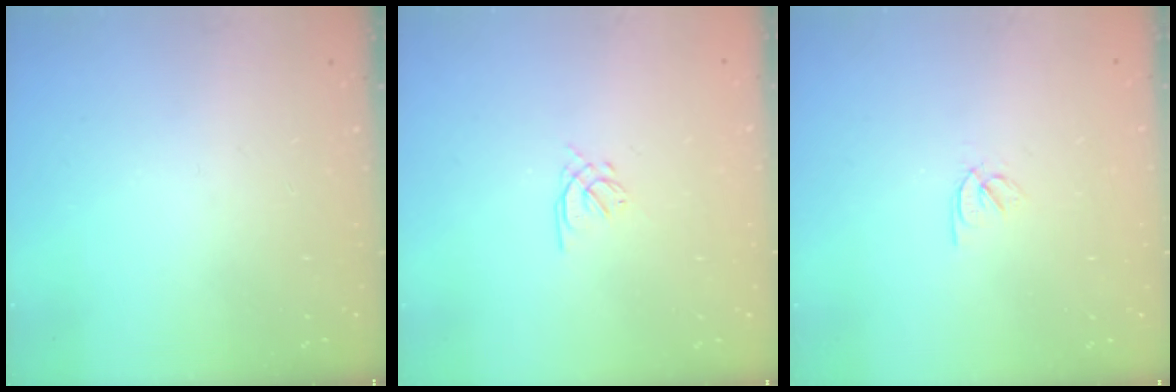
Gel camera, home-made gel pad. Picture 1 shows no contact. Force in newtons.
{"total": 1.4, "press": 1.3, "slide": 0.5}
{"total": 2.5, "press": 2.4, "slide": 0.7}